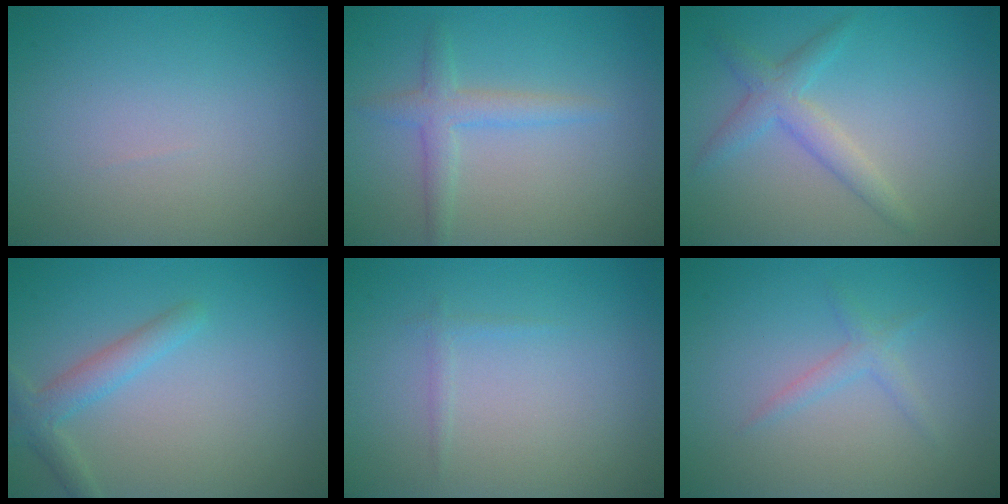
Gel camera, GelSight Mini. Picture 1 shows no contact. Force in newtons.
{"total": 2.3, "press": 2.3, "slide": 0.1}
{"total": 2.6, "press": 2.6, "slide": 0.1}
{"total": 2.5, "press": 2.5, "slide": 0.2}
{"total": 0.6, "press": 0.6, "slide": 0.0}
{"total": 1.3, "press": 1.3, "slide": 0.1}